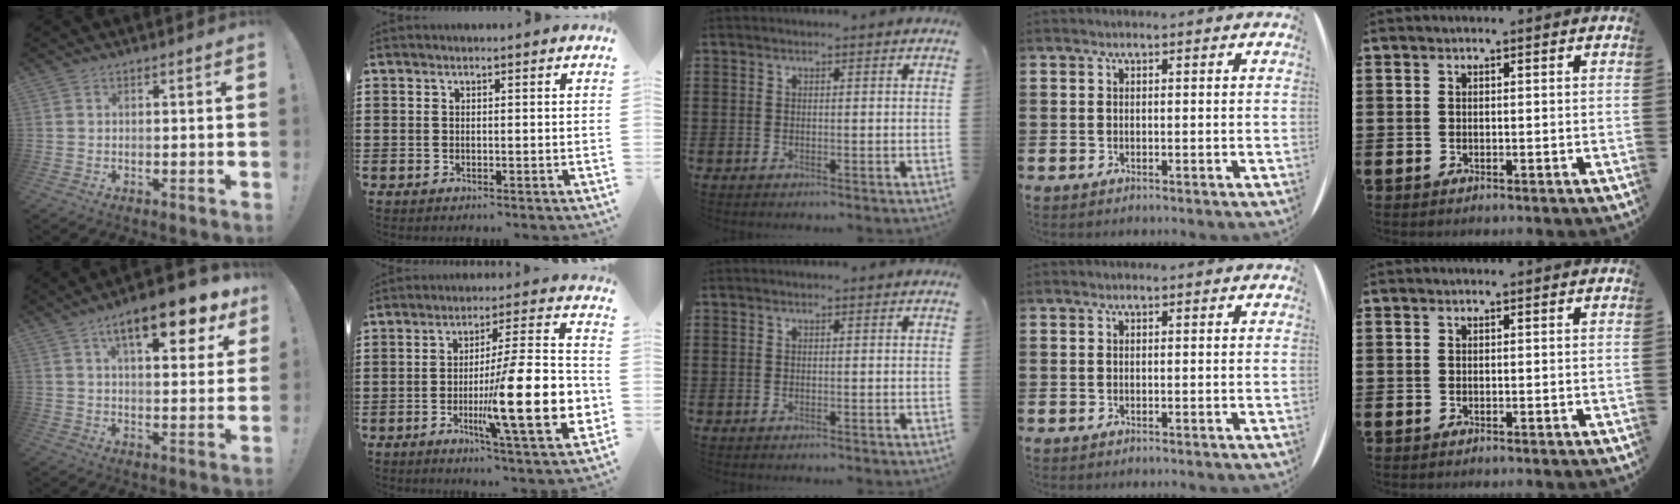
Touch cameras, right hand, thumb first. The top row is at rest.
{"thumb": {"total": 15.1, "force": [8.1, 4.5, 11.9], "torque": [-0.182, -0.036, 0.125]}, "index": {"total": 17.9, "force": [-4.4, 3.3, 17.1], "torque": [-0.271, -0.011, -0.069]}}